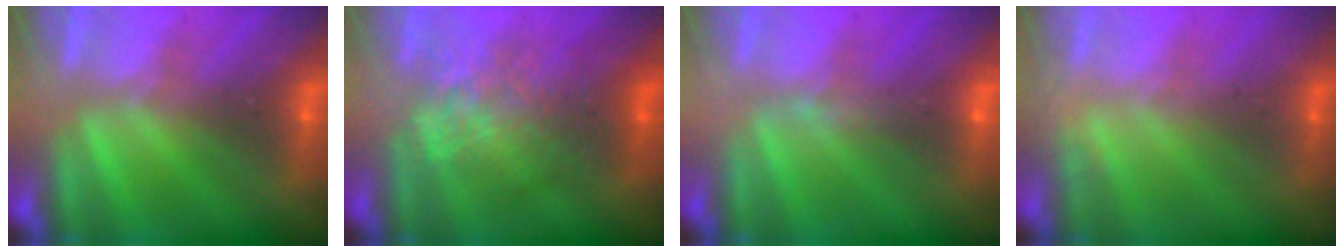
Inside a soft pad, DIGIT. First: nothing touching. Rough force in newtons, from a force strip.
{"total": 2.2}
{"total": 3.1}
{"total": 2.7}